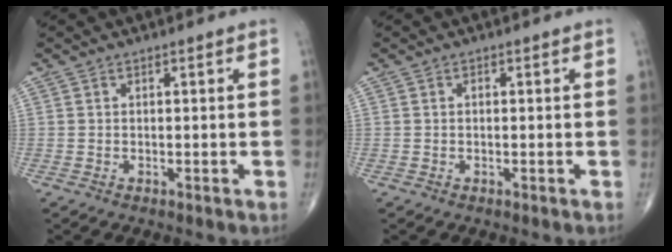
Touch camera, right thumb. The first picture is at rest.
{"total": 0.5, "force": [0.0, 0.4, 0.4], "torque": [-0.004, 0.001, -0.002]}